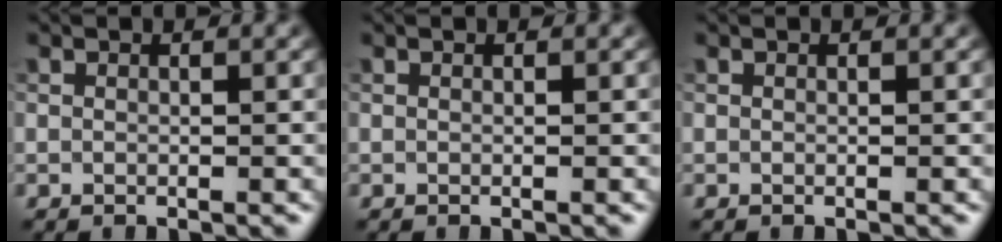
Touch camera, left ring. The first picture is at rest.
{"total": 0.0}
{"total": 0.0}